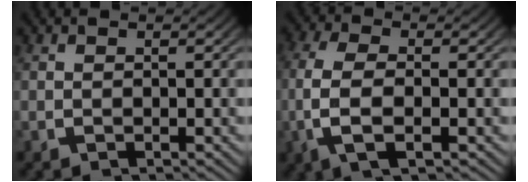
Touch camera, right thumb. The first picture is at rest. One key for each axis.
{"total": 6.7, "fx": -0.8, "fy": 4.0, "fz": 5.3, "tx": -0.143, "ty": -0.016, "tz": -0.008}